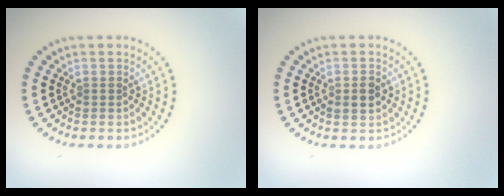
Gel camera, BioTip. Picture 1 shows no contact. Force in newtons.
{"total": 1.7, "press": 1.7, "slide": 0.1}